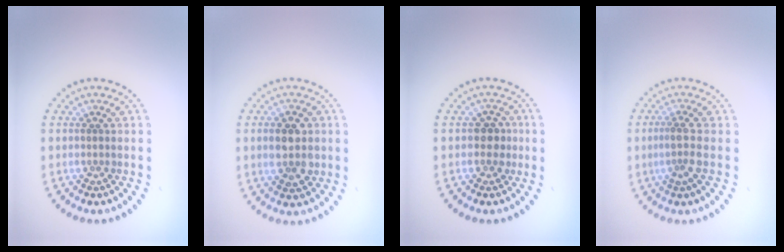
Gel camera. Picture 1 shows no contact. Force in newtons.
{"total": 3.8, "press": 3.8, "slide": 0.2}
{"total": 1.9, "press": 1.8, "slide": 0.7}
{"total": 2.3, "press": 1.6, "slide": 1.5}